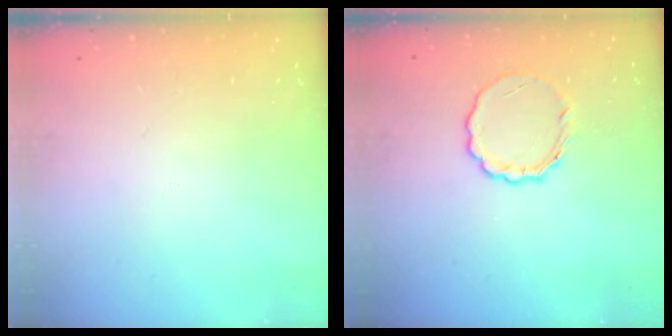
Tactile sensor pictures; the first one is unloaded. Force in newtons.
{"total": 4.5, "press": 4.4, "slide": 0.7}